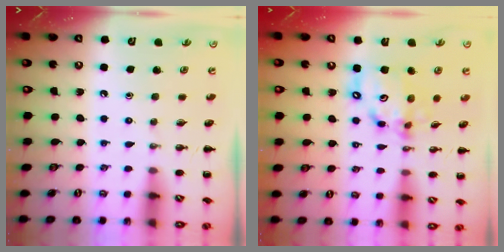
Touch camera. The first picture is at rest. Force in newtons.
{"total": 13.1, "press": 12.7, "slide": 3.3}